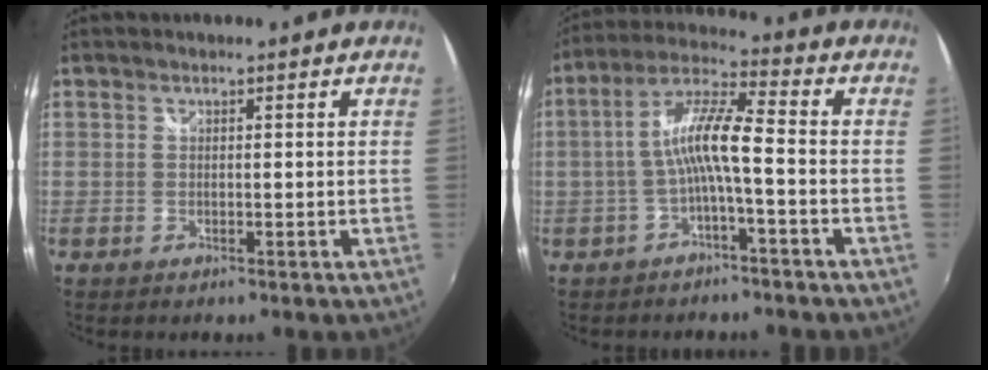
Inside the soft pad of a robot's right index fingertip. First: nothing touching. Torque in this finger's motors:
{"motor_torque": [0.82, -0.38, 0.71, 0.16]}